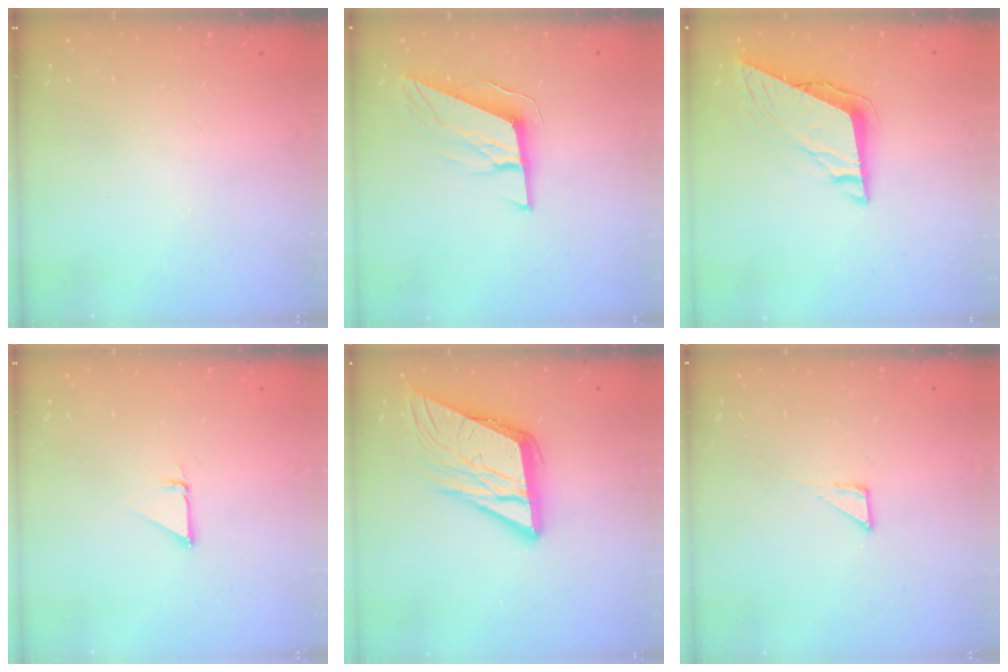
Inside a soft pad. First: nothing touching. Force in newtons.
{"total": 10.3, "press": 10.0, "slide": 2.8}
{"total": 8.6, "press": 8.5, "slide": 1.3}
{"total": 2.3, "press": 2.3, "slide": 0.1}
{"total": 15.2, "press": 15.0, "slide": 2.6}
{"total": 3.4, "press": 3.4, "slide": 0.3}